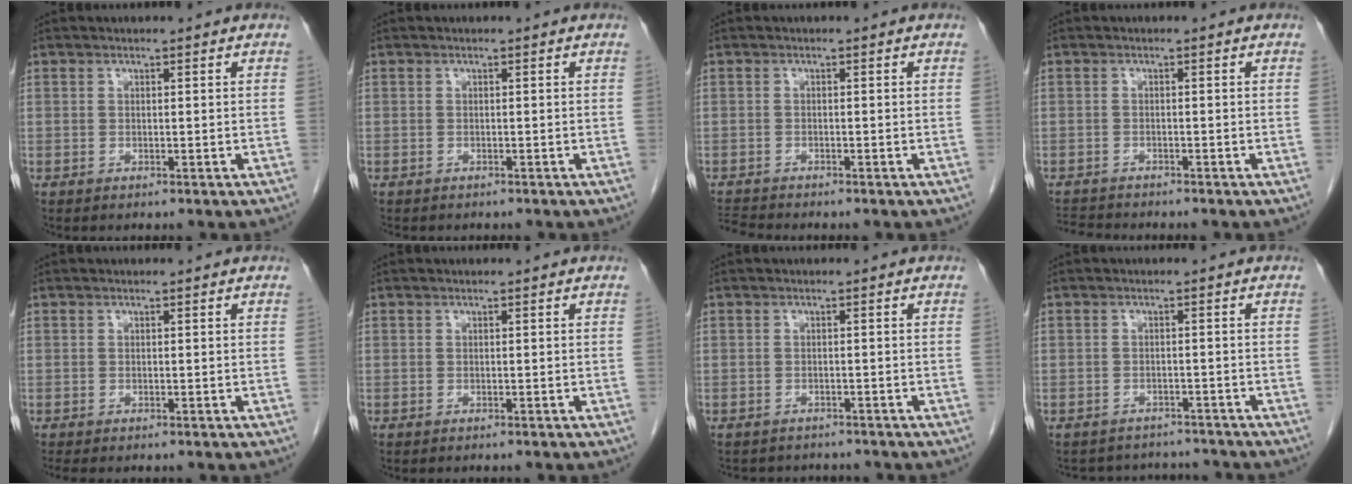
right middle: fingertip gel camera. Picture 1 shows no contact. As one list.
[{"total": 1.9, "force": [-1.7, 0.8, 0.5], "torque": [-0.014, -0.003, -0.021]}, {"total": 2.4, "force": [-2.3, -0.6, -0.2], "torque": [-0.004, -0.018, -0.044]}, {"total": 3.9, "force": [-3.8, 0.2, 0.6], "torque": [-0.009, -0.015, -0.066]}, {"total": 1.0, "force": [-0.9, 0.2, 0.4], "torque": [-0.009, -0.003, -0.014]}, {"total": 0.9, "force": [-0.8, 0.2, 0.4], "torque": [-0.004, -0.001, -0.010]}, {"total": 4.7, "force": [-4.3, 1.9, 0.3], "torque": [-0.003, 0.002, -0.056]}, {"total": 6.6, "force": [-6.2, 2.3, -0.2], "torque": [0.006, 0.020, -0.078]}]